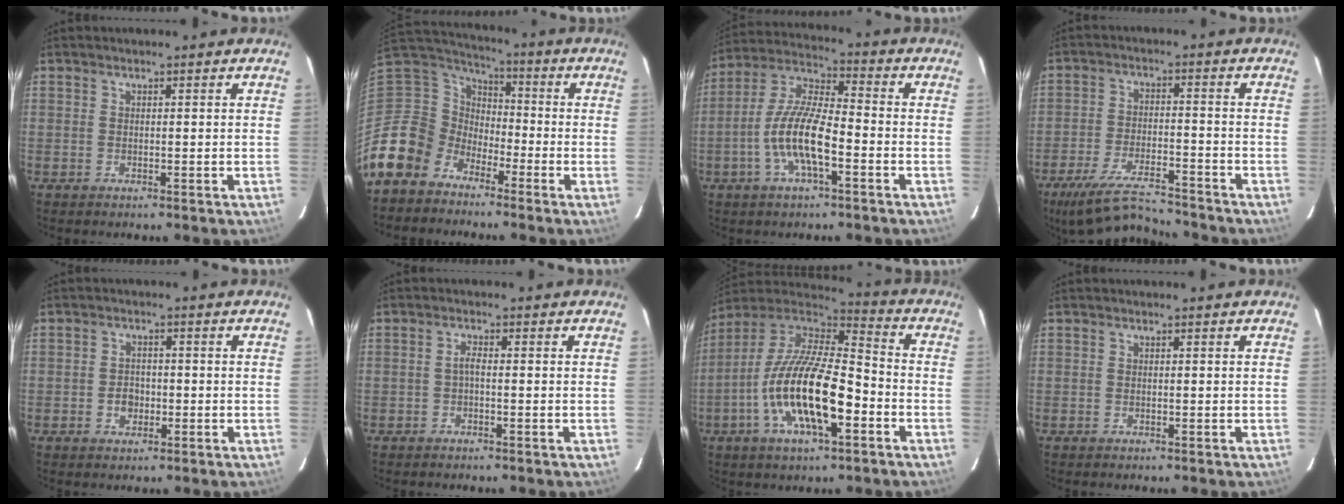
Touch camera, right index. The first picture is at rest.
{"total": 11.8, "force": [-8.0, 8.5, 1.7], "torque": [-0.068, 0.032, -0.167]}
{"total": 12.0, "force": [-4.2, 3.2, 10.8], "torque": [-0.227, 0.001, -0.084]}
{"total": 13.6, "force": [-12.2, 2.3, 5.6], "torque": [-0.137, -0.015, -0.210]}
{"total": 2.9, "force": [-0.9, 2.3, 1.5], "torque": [-0.027, 0.006, -0.012]}
{"total": 1.3, "force": [-0.5, 0.3, 1.2], "torque": [-0.023, 0.005, -0.011]}
{"total": 20.2, "force": [-6.6, 6.8, 17.9], "torque": [-0.344, -0.016, -0.130]}
{"total": 0.0}